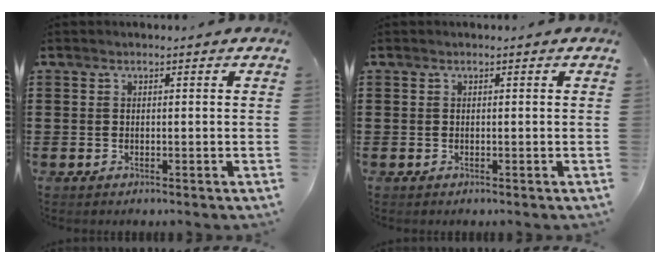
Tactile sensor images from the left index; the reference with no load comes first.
{"total": 0.0}